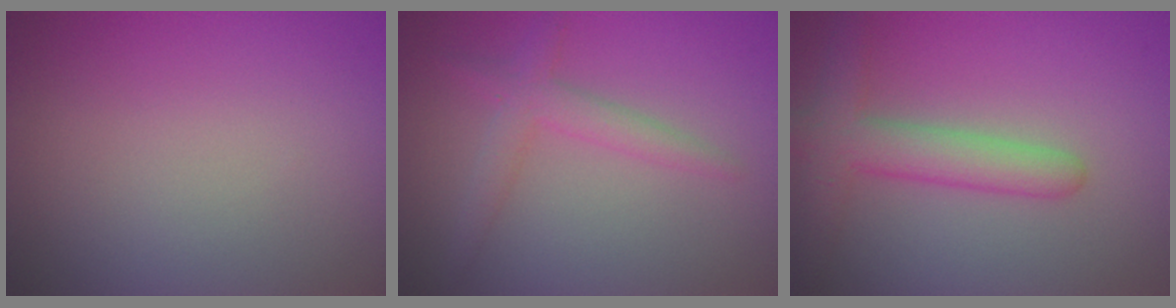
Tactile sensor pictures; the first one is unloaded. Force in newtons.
{"total": 2.6, "press": 2.6, "slide": 0.1}
{"total": 4.4, "press": 4.4, "slide": 0.2}